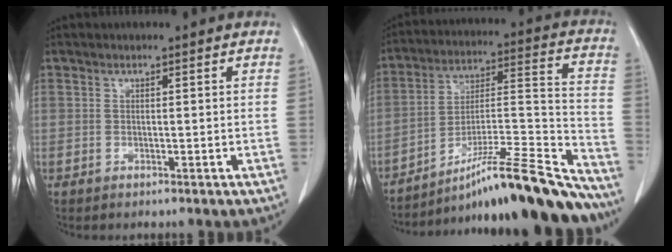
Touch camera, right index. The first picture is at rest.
{"total": 23.2, "force": [-19.8, 0.8, 12.0], "torque": [-0.144, 0.019, -0.317]}